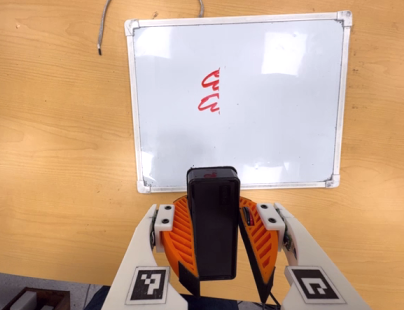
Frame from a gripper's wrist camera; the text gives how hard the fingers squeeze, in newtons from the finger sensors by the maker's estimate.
{"total": 9.0, "left": 9.2, "right": 8.7}